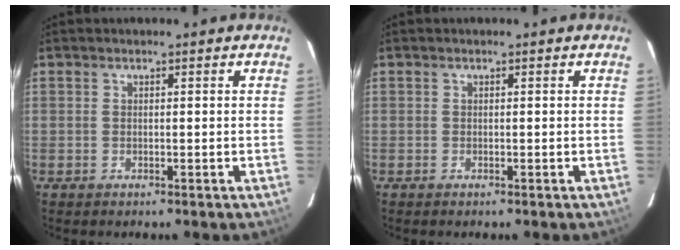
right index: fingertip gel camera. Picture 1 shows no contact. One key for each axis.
{"total": 0.0}